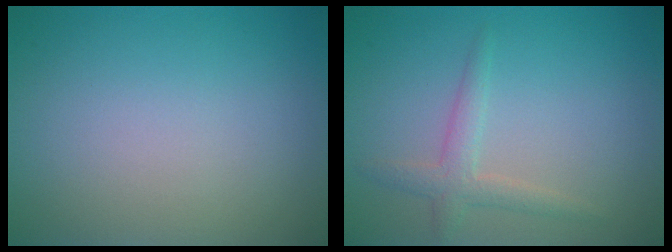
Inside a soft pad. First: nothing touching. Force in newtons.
{"total": 2.1, "press": 2.0, "slide": 0.1}